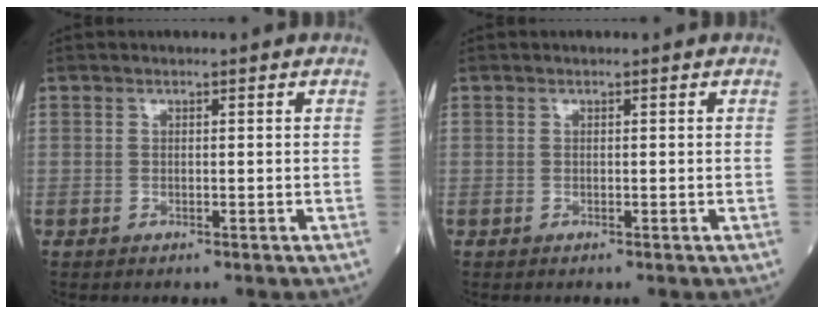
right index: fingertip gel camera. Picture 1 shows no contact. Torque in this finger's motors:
{"motor_torque": [0.00, 0.00, 0.00, 0.00]}